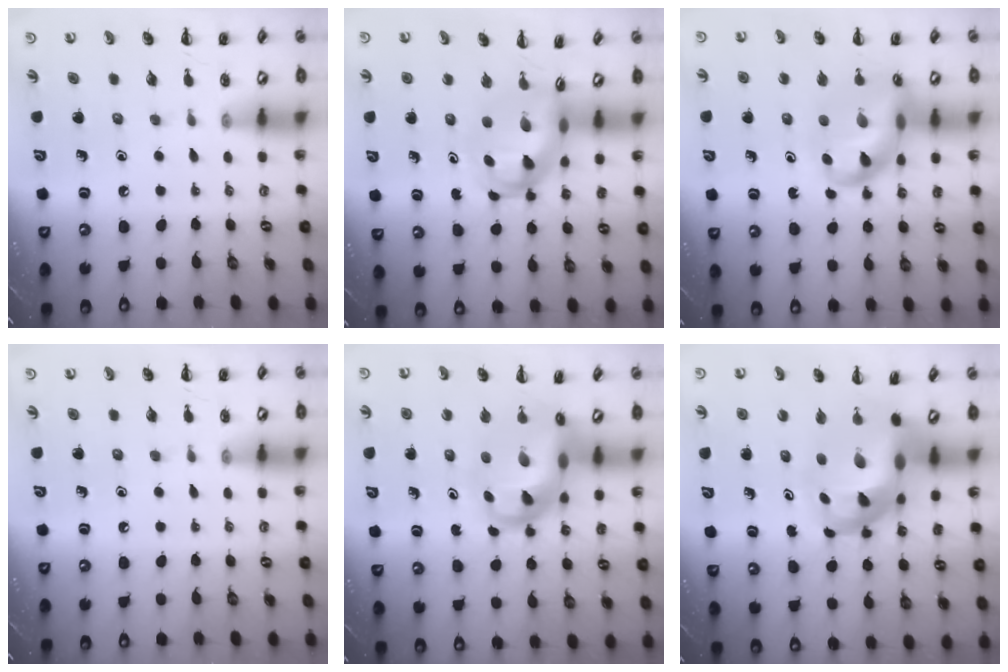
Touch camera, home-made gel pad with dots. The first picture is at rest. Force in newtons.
{"total": 4.6, "press": 4.4, "slide": 1.1}
{"total": 14.8, "press": 14.3, "slide": 3.8}
{"total": 0.0}
{"total": 8.1, "press": 7.7, "slide": 2.2}
{"total": 11.8, "press": 11.3, "slide": 3.2}